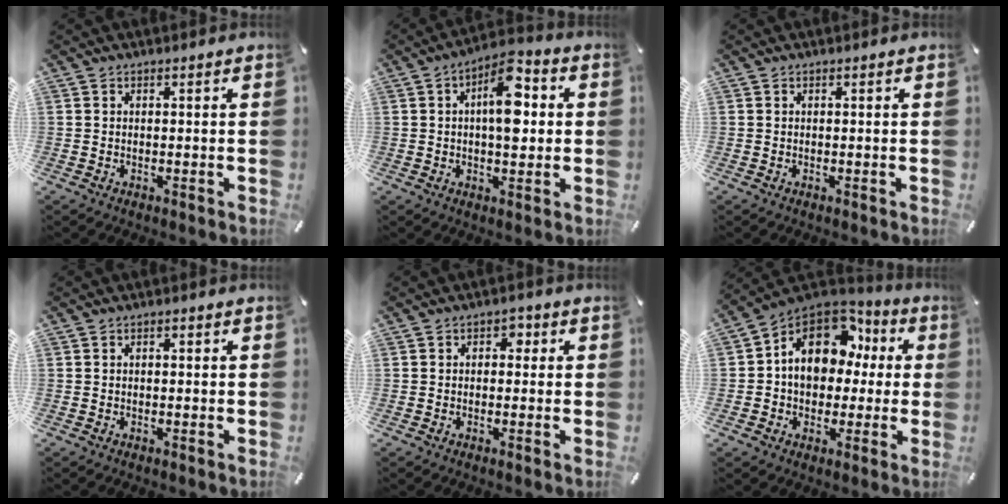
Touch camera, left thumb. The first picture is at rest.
{"total": 10.8, "force": [1.8, 5.2, 9.3], "torque": [-0.131, -0.003, 0.029]}
{"total": 0.0}
{"total": 0.7, "force": [-0.1, 0.4, 0.5], "torque": [-0.011, 0.001, -0.002]}
{"total": 2.3, "force": [-0.2, 1.8, 1.4], "torque": [-0.013, 0.005, -0.012]}
{"total": 13.6, "force": [3.6, 10.7, 7.6], "torque": [-0.132, -0.013, 0.068]}